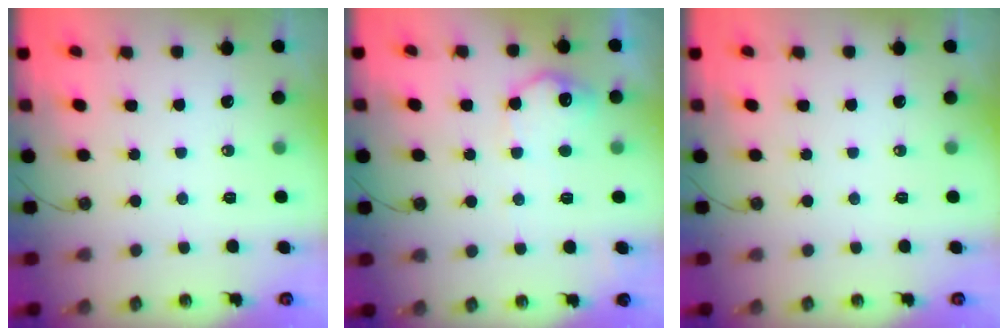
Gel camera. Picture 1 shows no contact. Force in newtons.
{"total": 10.8, "press": 10.8, "slide": 0.2}
{"total": 0.0}